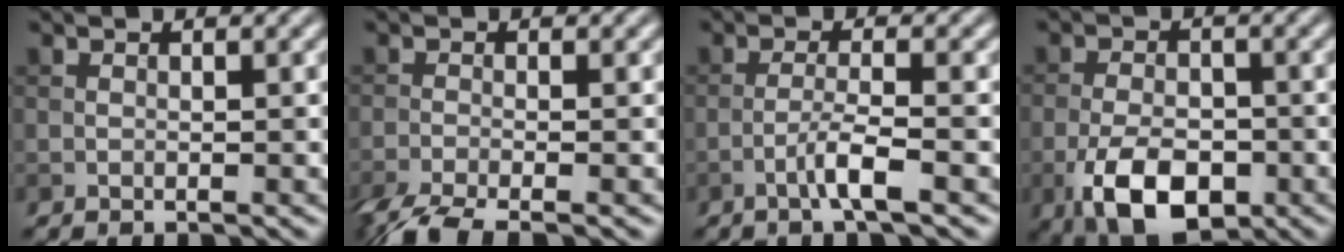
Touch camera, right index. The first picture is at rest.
{"total": 4.6, "force": [-3.4, 1.0, 2.8], "torque": [-0.051, -0.014, -0.073]}
{"total": 2.8, "force": [-1.4, 0.2, 2.5], "torque": [-0.047, 0.010, -0.034]}
{"total": 7.4, "force": [-3.1, 4.1, 5.3], "torque": [-0.109, -0.016, -0.057]}